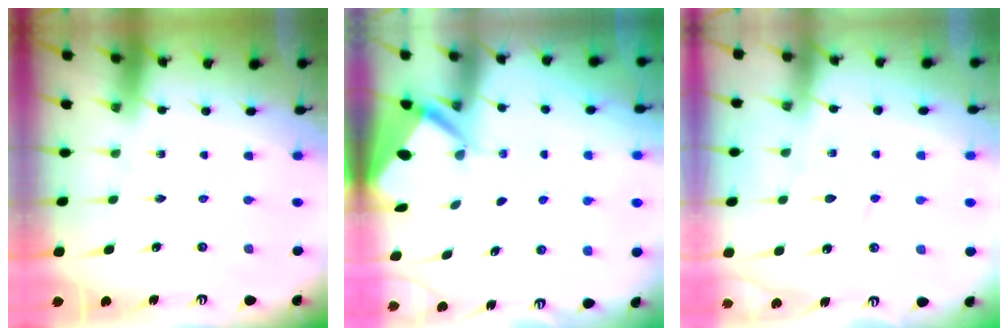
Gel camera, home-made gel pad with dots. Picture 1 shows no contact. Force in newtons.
{"total": 3.5, "press": 3.5, "slide": 0.2}
{"total": 7.1, "press": 7.0, "slide": 0.8}